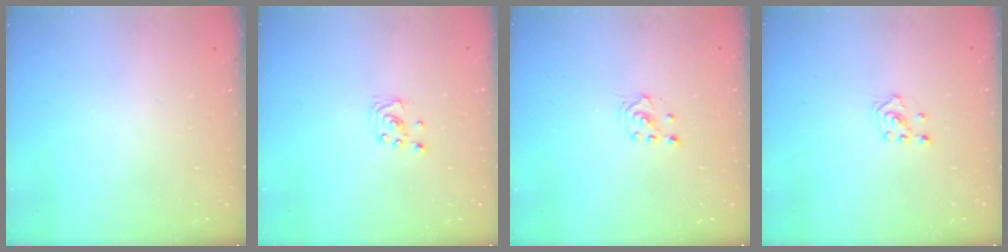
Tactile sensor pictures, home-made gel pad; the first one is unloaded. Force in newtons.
{"total": 2.1, "press": 2.1, "slide": 0.2}
{"total": 2.1, "press": 2.1, "slide": 0.1}
{"total": 2.1, "press": 1.8, "slide": 0.9}